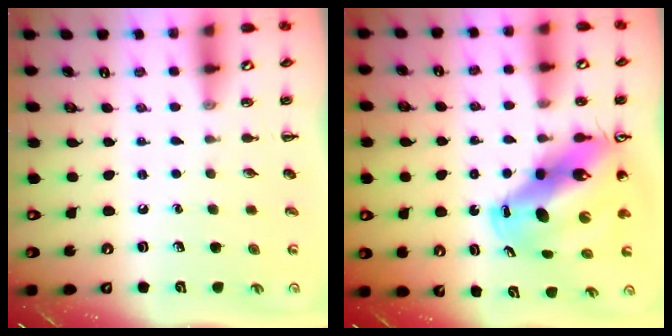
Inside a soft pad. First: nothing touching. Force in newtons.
{"total": 16.7, "press": 15.9, "slide": 5.1}